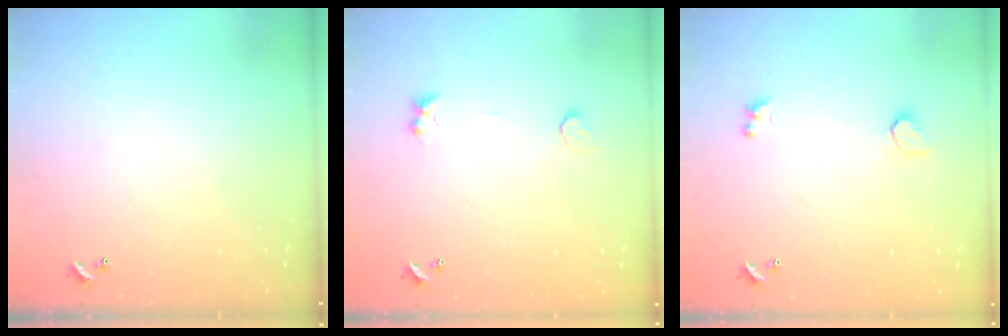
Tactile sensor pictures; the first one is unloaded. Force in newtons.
{"total": 1.4, "press": 1.1, "slide": 0.9}
{"total": 1.3, "press": 1.2, "slide": 0.4}